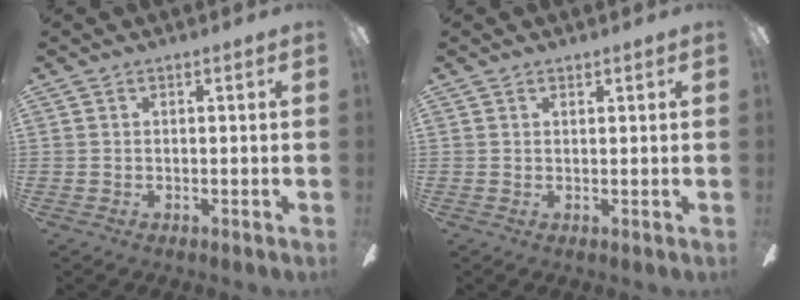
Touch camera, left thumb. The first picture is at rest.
{"total": 0.8, "force": [0.7, 0.4, 0.2], "torque": [0.003, -0.003, 0.011]}